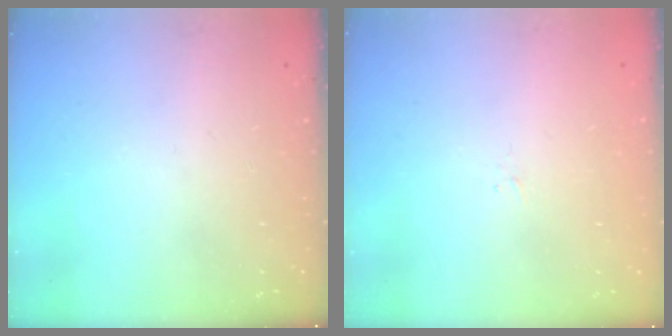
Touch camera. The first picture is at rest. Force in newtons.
{"total": 1.6, "press": 1.5, "slide": 0.3}